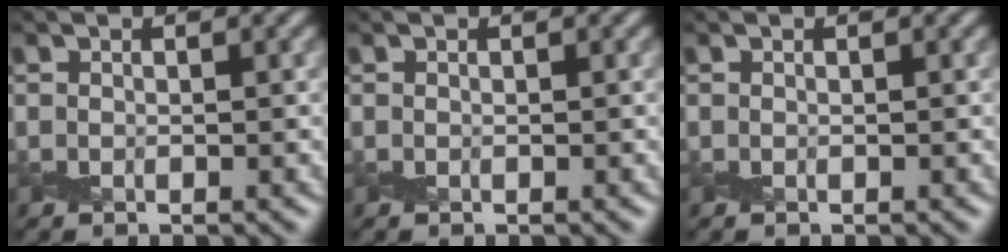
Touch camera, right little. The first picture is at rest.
{"total": 0.0}
{"total": 0.0}